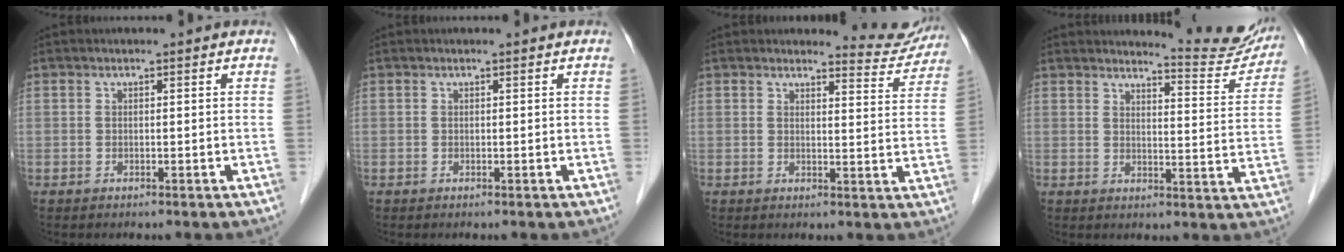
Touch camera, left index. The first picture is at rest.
{"total": 0.0}
{"total": 5.8, "force": [5.7, 0.8, -0.6], "torque": [0.013, -0.035, 0.052]}
{"total": 9.8, "force": [9.7, 0.3, 0.8], "torque": [-0.004, -0.053, 0.106]}